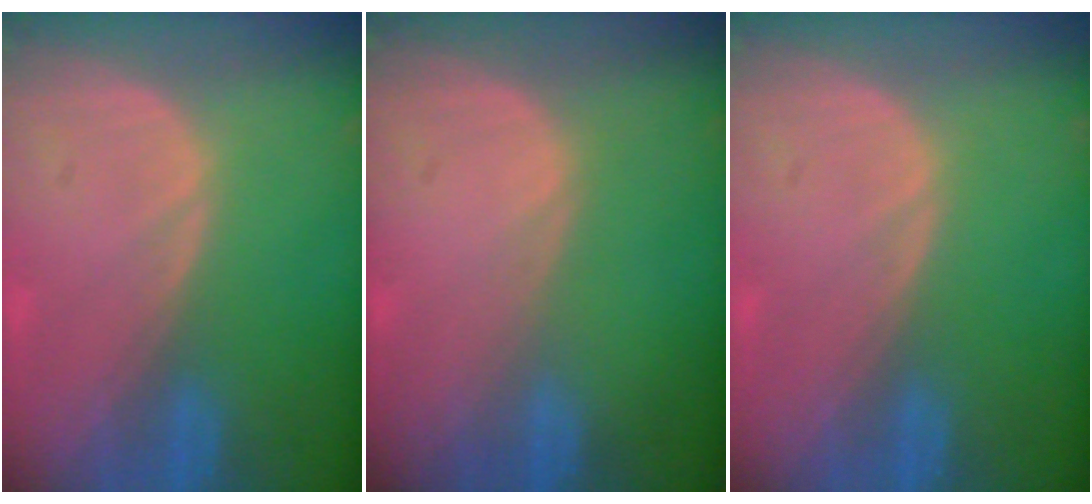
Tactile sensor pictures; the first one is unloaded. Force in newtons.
{"total": 0.0}
{"total": 0.0}